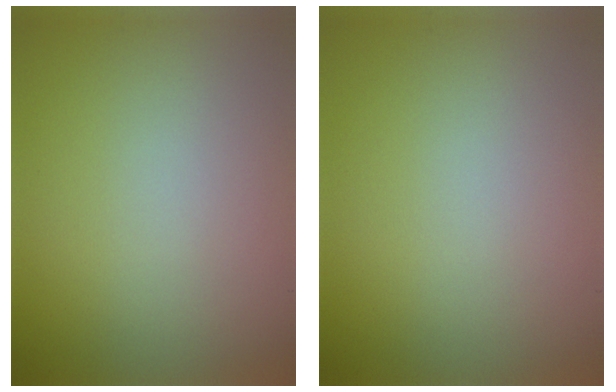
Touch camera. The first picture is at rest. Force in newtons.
{"total": 0.0}